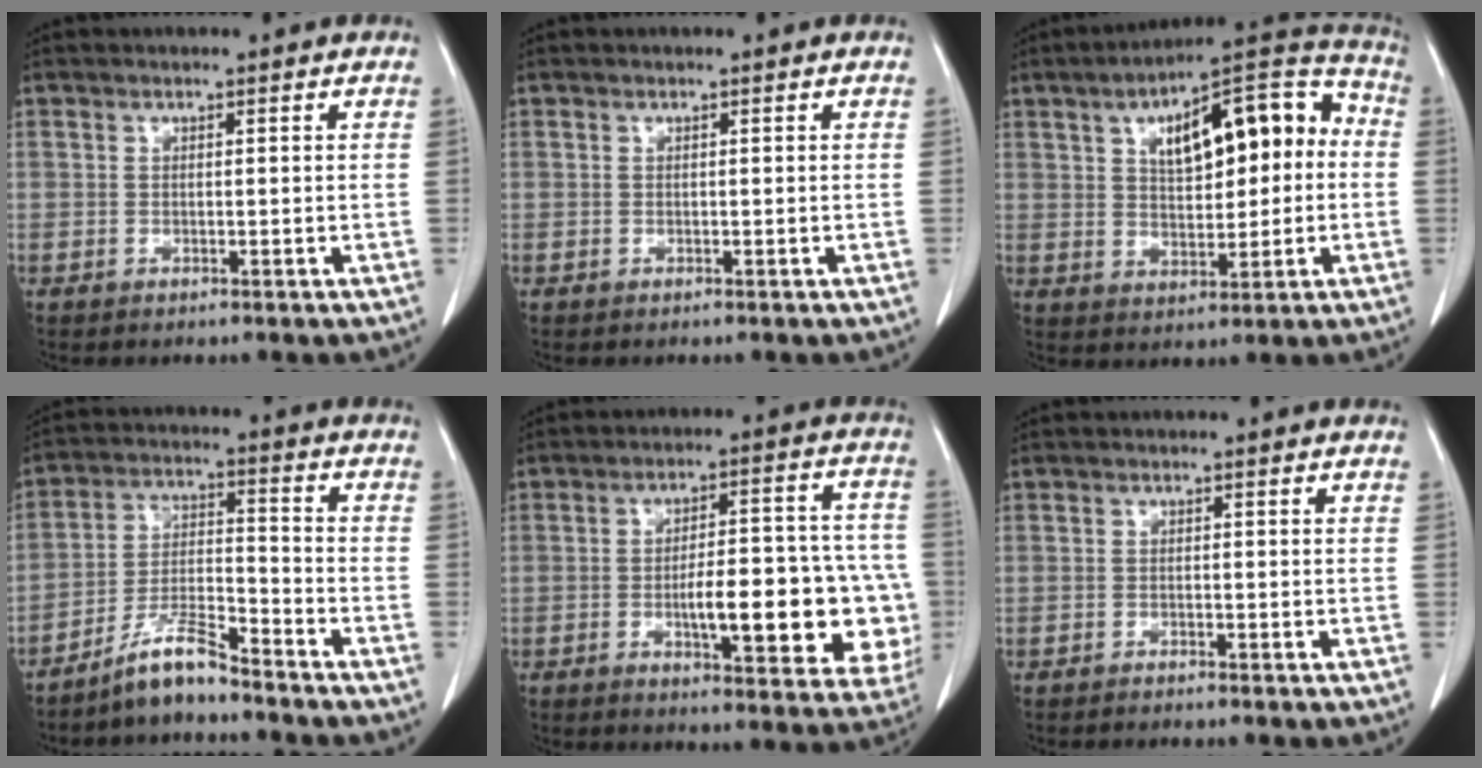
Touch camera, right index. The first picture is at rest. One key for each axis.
{"total": 0.0}
{"total": 17.1, "fx": 2.9, "fy": 6.8, "fz": 15.4, "tx": -0.228, "ty": 0.045, "tz": 0.046}
{"total": 7.6, "fx": -6.5, "fy": 0.9, "fz": 3.8, "tx": -0.079, "ty": 0.002, "tz": -0.124}
{"total": 18.1, "fx": -4.2, "fy": 5.2, "fz": 16.9, "tx": -0.156, "ty": 0.035, "tz": -0.037}
{"total": 2.2, "fx": -1.9, "fy": -0.2, "fz": 1.0, "tx": -0.013, "ty": 0.001, "tz": -0.023}